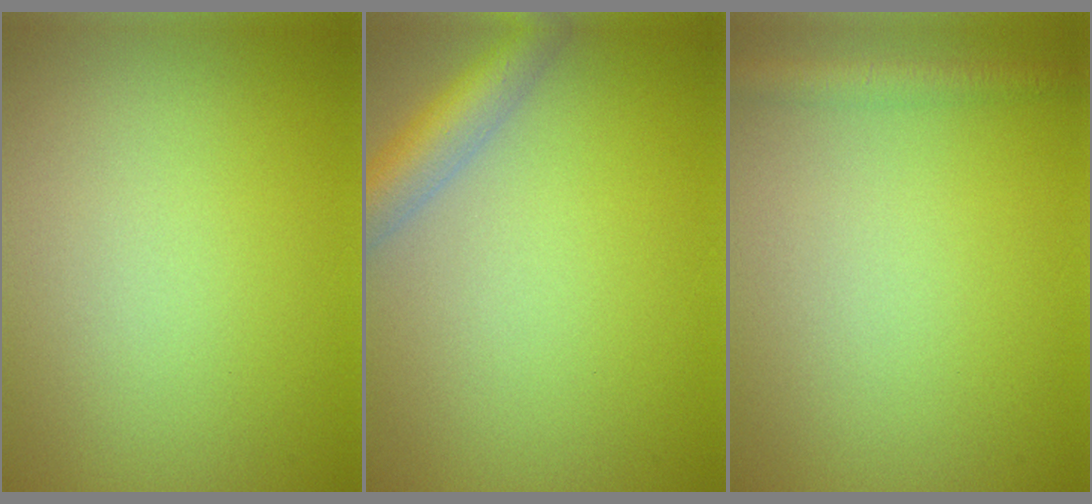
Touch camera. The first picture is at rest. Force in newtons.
{"total": 3.9, "press": 3.9, "slide": 0.2}
{"total": 2.1, "press": 2.1, "slide": 0.1}